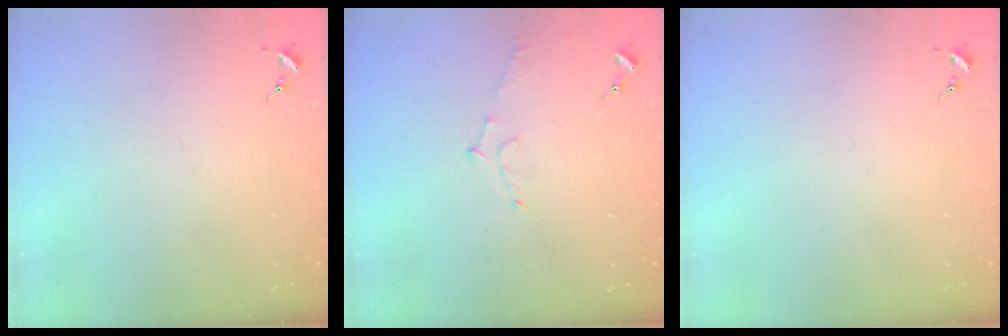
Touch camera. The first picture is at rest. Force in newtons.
{"total": 5.7, "press": 5.7, "slide": 0.6}
{"total": 0.0}